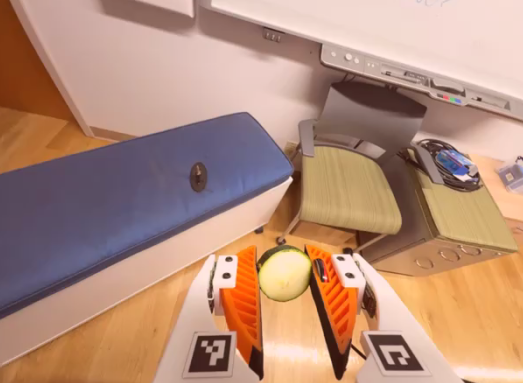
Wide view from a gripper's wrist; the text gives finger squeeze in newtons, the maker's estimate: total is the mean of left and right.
{"total": 10.5, "left": 10.6, "right": 10.3}